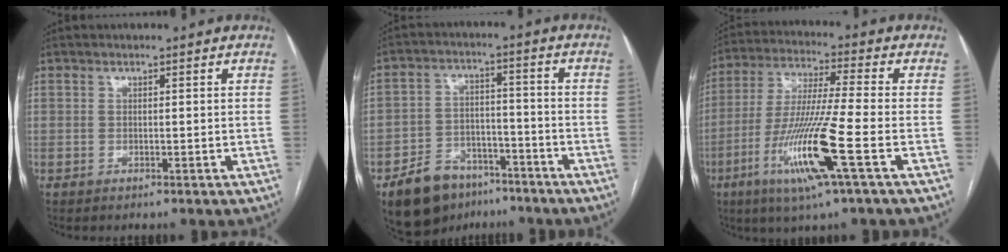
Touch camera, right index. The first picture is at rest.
{"total": 11.0, "force": [-7.6, 6.6, 4.4], "torque": [-0.078, 0.014, -0.119]}
{"total": 14.6, "force": [-5.6, -0.7, 13.4], "torque": [-0.276, -0.024, -0.110]}